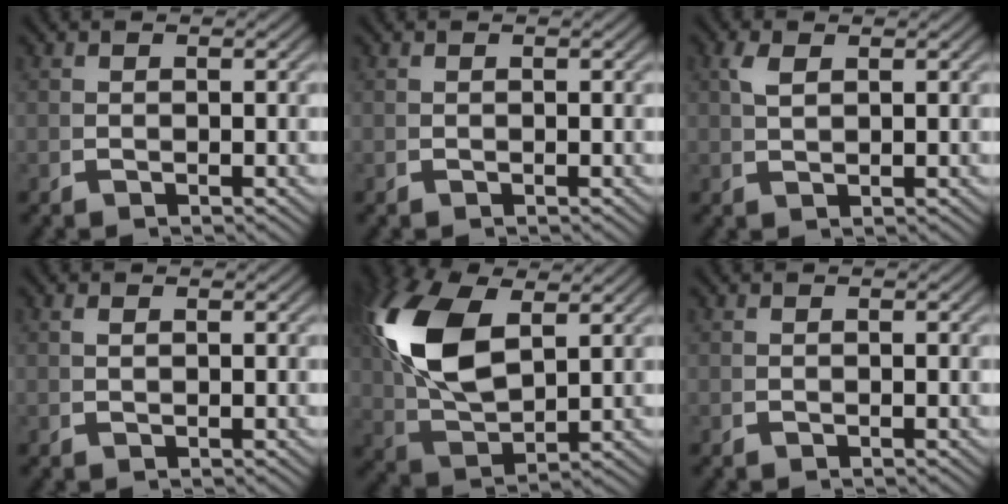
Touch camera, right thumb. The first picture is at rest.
{"total": 0.0}
{"total": 1.5, "force": [1.3, -0.1, 0.7], "torque": [-0.014, 0.004, 0.033]}
{"total": 0.6, "force": [0.5, 0.0, 0.2], "torque": [-0.002, 0.000, 0.013]}
{"total": 10.4, "force": [2.3, 5.9, 8.3], "torque": [-0.203, -0.022, 0.062]}
{"total": 0.0}